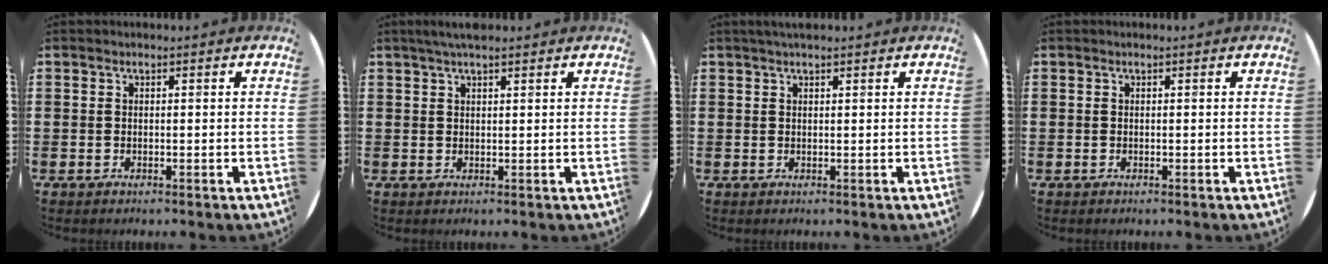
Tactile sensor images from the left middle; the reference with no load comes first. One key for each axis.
{"total": 2.2, "fx": 1.8, "fy": 0.3, "fz": 1.2, "tx": -0.026, "ty": 0.005, "tz": 0.033}
{"total": 1.2, "fx": 1.0, "fy": 0.1, "fz": 0.5, "tx": -0.010, "ty": 0.004, "tz": 0.018}
{"total": 0.0}